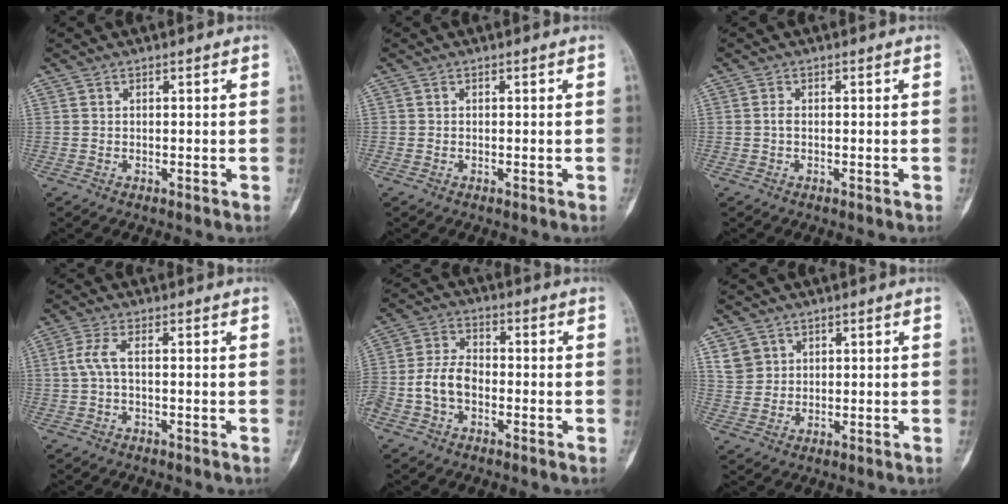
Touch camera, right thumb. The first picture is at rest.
{"total": 0.0}
{"total": 0.9, "force": [-0.2, 0.5, 0.7], "torque": [-0.012, 0.001, -0.006]}
{"total": 3.3, "force": [-0.1, 0.9, 3.1], "torque": [-0.083, 0.009, -0.006]}
{"total": 8.3, "force": [-2.6, 5.4, 5.7], "torque": [-0.116, 0.030, -0.057]}
{"total": 5.1, "force": [2.2, 4.4, 0.9], "torque": [0.001, -0.009, 0.045]}